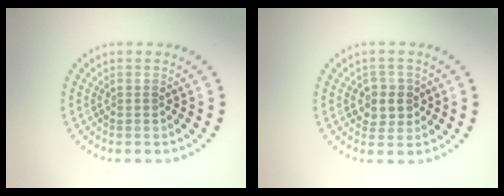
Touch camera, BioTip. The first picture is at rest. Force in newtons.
{"total": 2.4, "press": 2.3, "slide": 0.8}